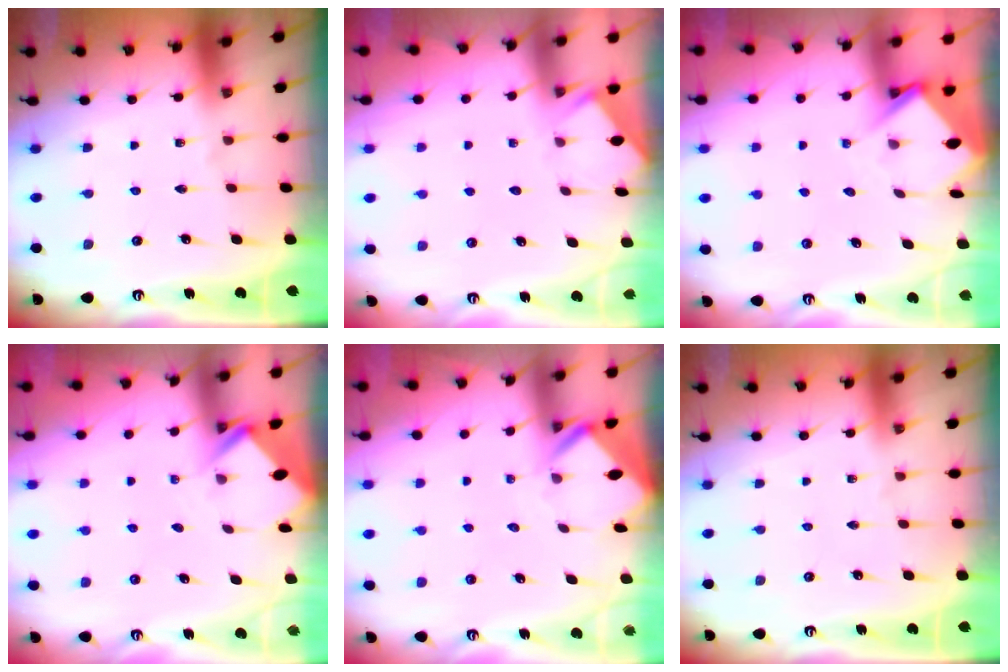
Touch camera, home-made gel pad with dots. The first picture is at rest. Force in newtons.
{"total": 1.9, "press": 1.9, "slide": 0.3}
{"total": 4.0, "press": 4.0, "slide": 0.3}
{"total": 2.7, "press": 2.7, "slide": 0.2}
{"total": 3.4, "press": 3.4, "slide": 0.3}
{"total": 0.0}